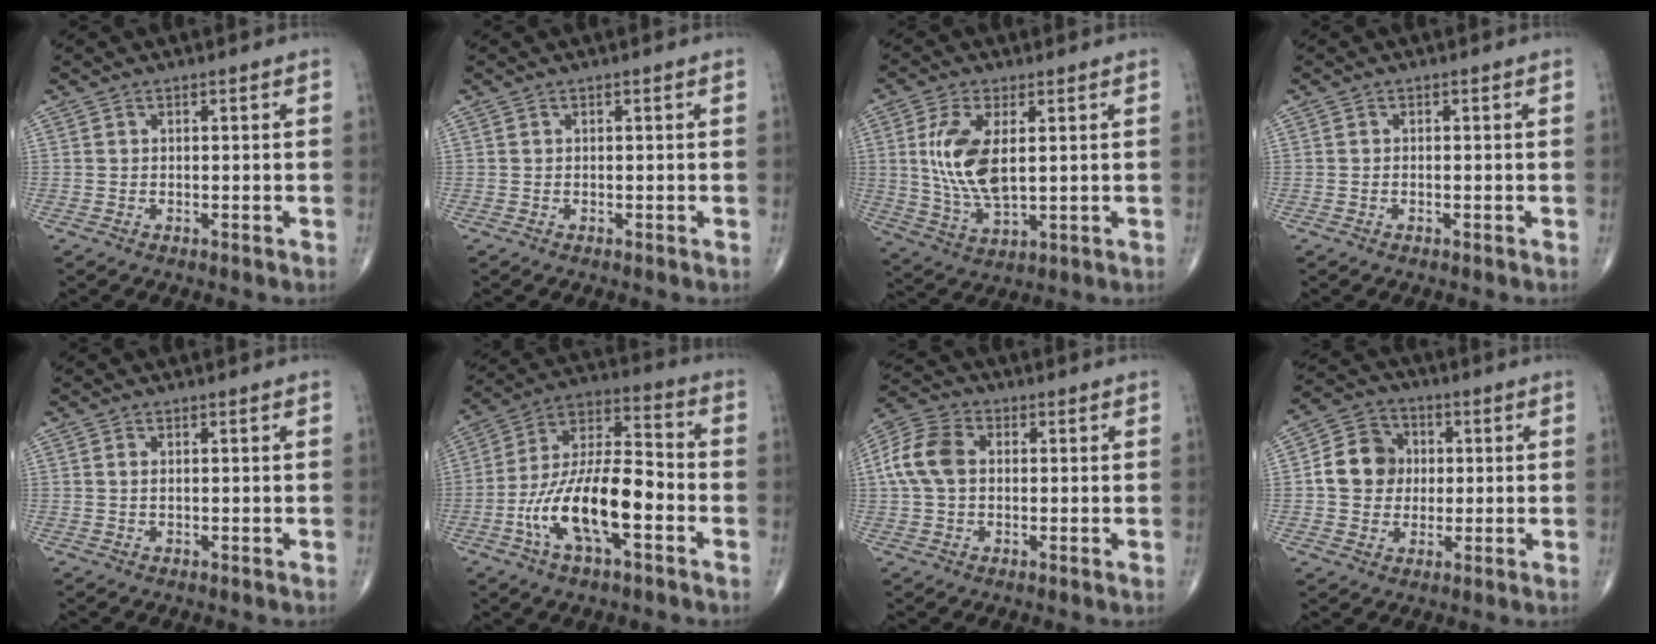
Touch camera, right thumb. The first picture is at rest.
{"total": 0.0}
{"total": 11.5, "force": [2.0, 5.3, 10.0], "torque": [-0.208, -0.014, 0.047]}
{"total": 0.0}
{"total": 0.8, "force": [0.2, 0.3, 0.7], "torque": [-0.017, 0.003, 0.007]}
{"total": 18.2, "force": [-5.9, 7.2, 15.6], "torque": [-0.283, 0.045, -0.109]}
{"total": 9.1, "force": [0.9, 6.4, 6.4], "torque": [-0.135, 0.024, 0.010]}
{"total": 9.8, "force": [0.5, 8.6, 4.7], "torque": [-0.056, 0.014, 0.000]}